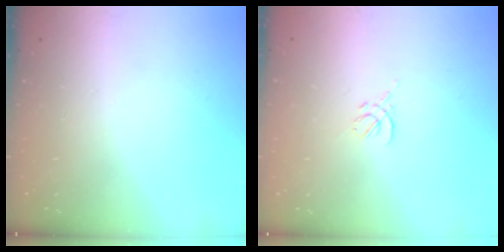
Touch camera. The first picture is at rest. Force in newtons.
{"total": 0.0}